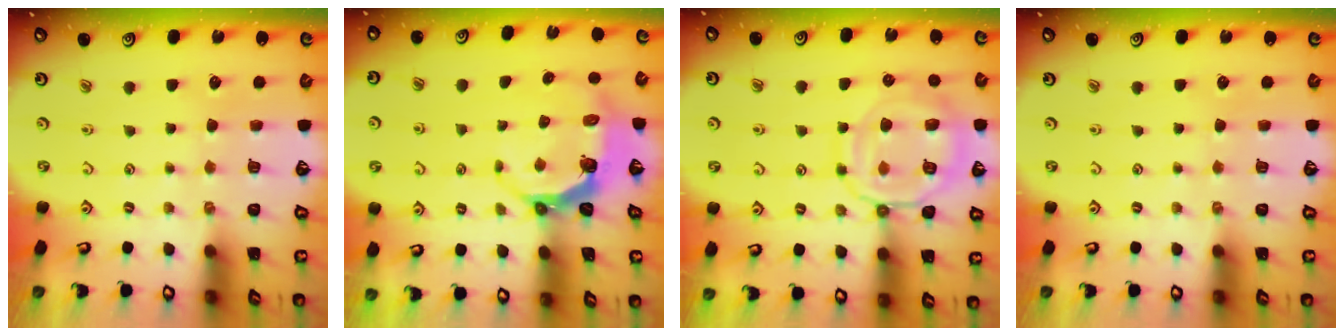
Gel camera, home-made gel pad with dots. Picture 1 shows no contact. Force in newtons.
{"total": 6.8, "press": 5.7, "slide": 3.8}
{"total": 14.1, "press": 14.0, "slide": 1.5}
{"total": 0.0}